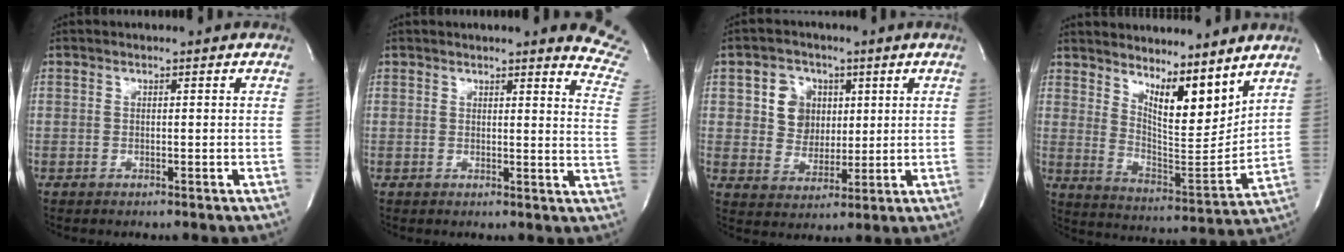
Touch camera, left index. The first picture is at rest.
{"total": 9.8, "force": [9.4, 0.3, 3.0], "torque": [-0.013, -0.077, 0.068]}
{"total": 6.9, "force": [1.9, 6.1, 2.5], "torque": [-0.048, 0.013, 0.042]}
{"total": 11.7, "force": [8.6, 2.8, 7.5], "torque": [-0.128, -0.013, 0.156]}